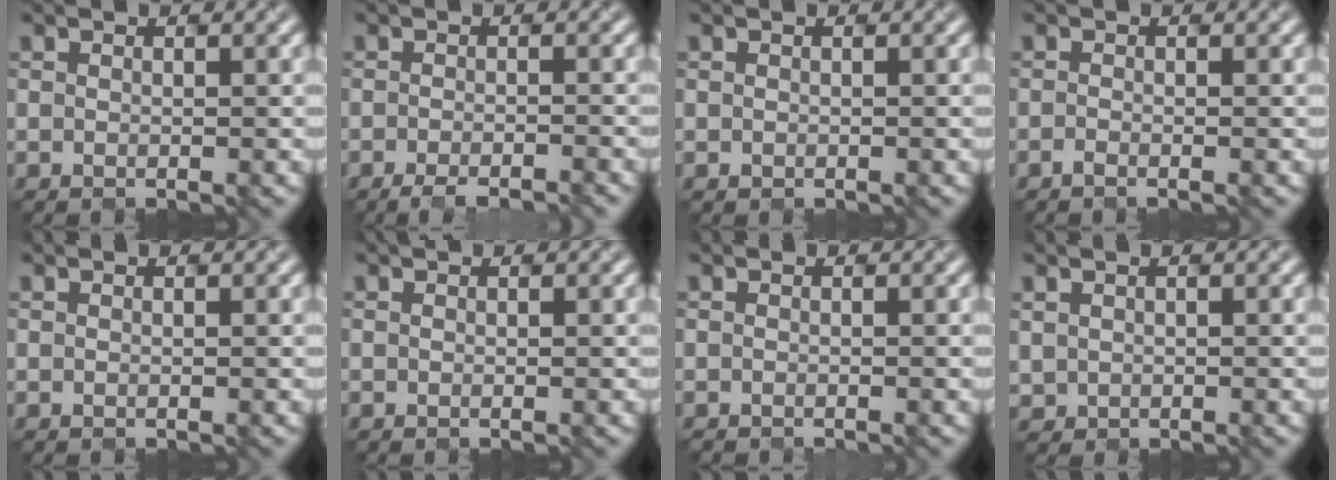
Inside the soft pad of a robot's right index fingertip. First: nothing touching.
{"total": 2.4, "force": [-1.8, 0.3, 1.6], "torque": [-0.015, -0.002, -0.031]}
{"total": 0.0}
{"total": 0.7, "force": [-0.6, -0.1, 0.3], "torque": [-0.007, 0.003, -0.011]}
{"total": 0.0}
{"total": 0.0}
{"total": 0.0}
{"total": 0.5, "force": [0.1, 0.5, -0.1], "torque": [0.001, 0.000, 0.012]}